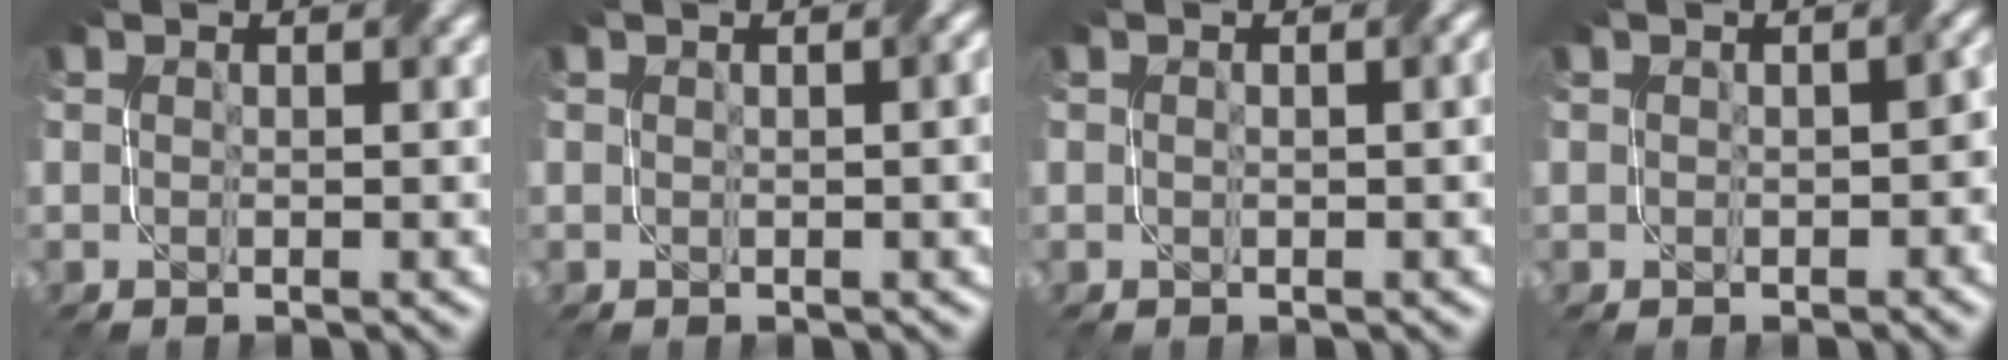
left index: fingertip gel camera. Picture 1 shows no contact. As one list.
[{"total": 2.2, "force": [0.3, 0.6, 2.1], "torque": [-0.019, 0.008, 0.002]}, {"total": 1.7, "force": [0.2, 0.6, 1.6], "torque": [-0.019, 0.003, 0.003]}, {"total": 2.2, "force": [-0.2, 1.2, 1.9], "torque": [-0.023, 0.000, -0.001]}]